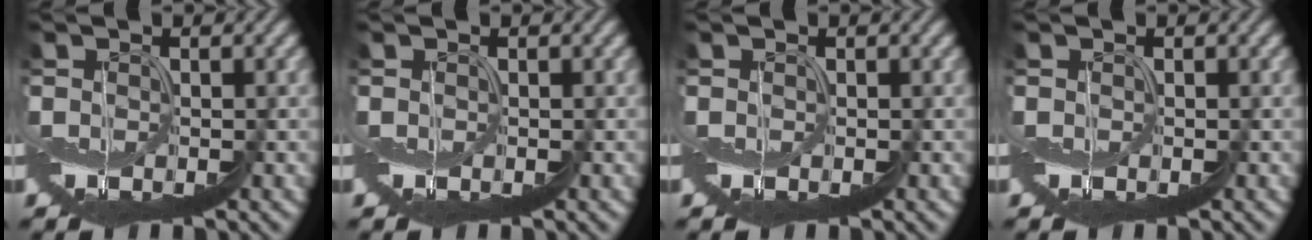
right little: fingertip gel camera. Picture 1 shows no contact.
{"total": 0.0}
{"total": 0.0}
{"total": 0.0}